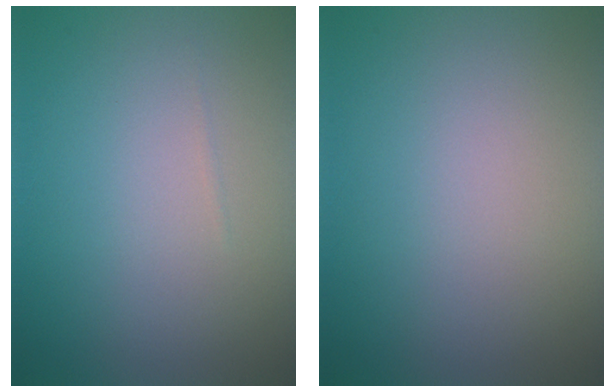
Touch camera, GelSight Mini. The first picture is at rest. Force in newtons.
{"total": 0.0}